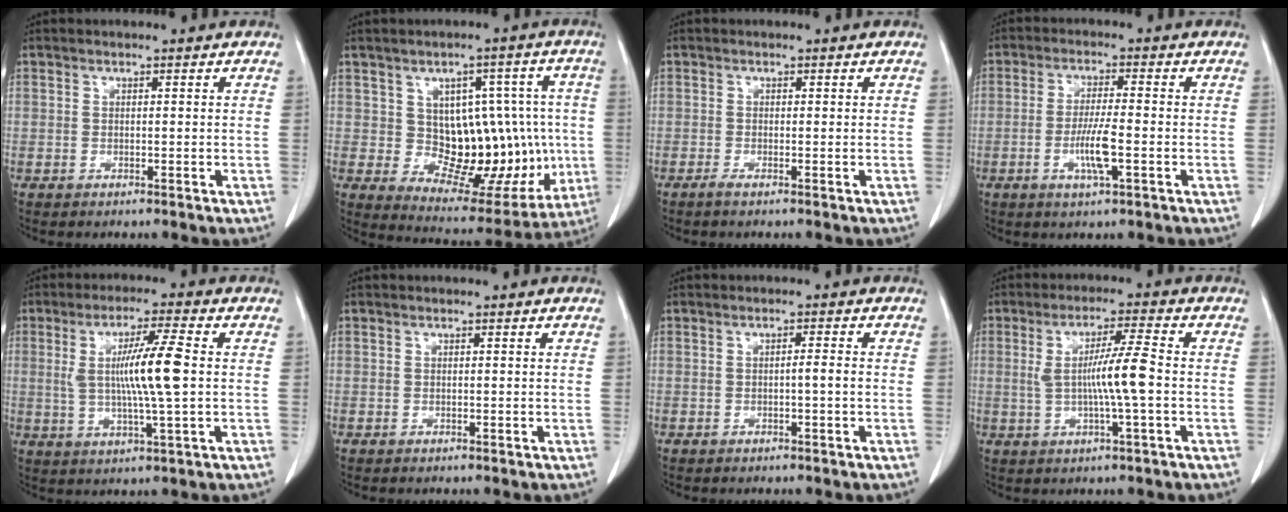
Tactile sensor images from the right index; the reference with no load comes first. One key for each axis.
{"total": 15.6, "fx": -0.4, "fy": 9.3, "fz": 12.6, "tx": -0.148, "ty": 0.028, "tz": 0.020}
{"total": 0.9, "fx": -0.6, "fy": -0.1, "fz": 0.6, "tx": -0.014, "ty": -0.002, "tz": -0.014}
{"total": 5.7, "fx": -1.8, "fy": 0.4, "fz": 5.4, "tx": -0.104, "ty": -0.007, "tz": -0.032}
{"total": 9.7, "fx": 0.8, "fy": 0.0, "fz": 9.6, "tx": -0.181, "ty": 0.000, "tz": 0.016}
{"total": 0.0}
{"total": 1.5, "fx": -0.4, "fy": -0.1, "fz": 1.4, "tx": -0.022, "ty": 0.001, "tz": -0.005}
{"total": 7.4, "fx": -0.3, "fy": -0.4, "fz": 7.4, "tx": -0.133, "ty": 0.002, "tz": -0.003}